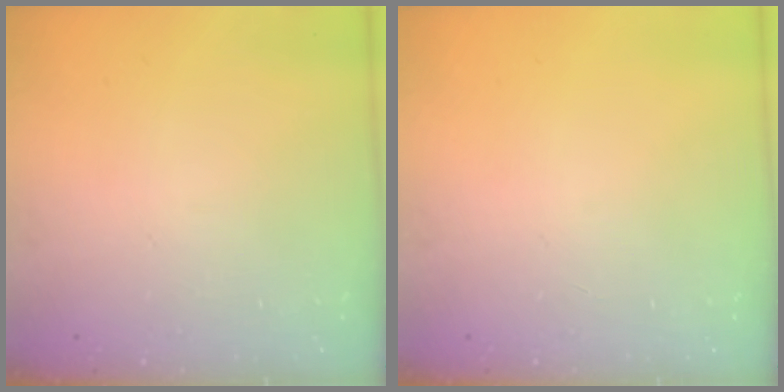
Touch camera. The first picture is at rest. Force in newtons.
{"total": 0.0}